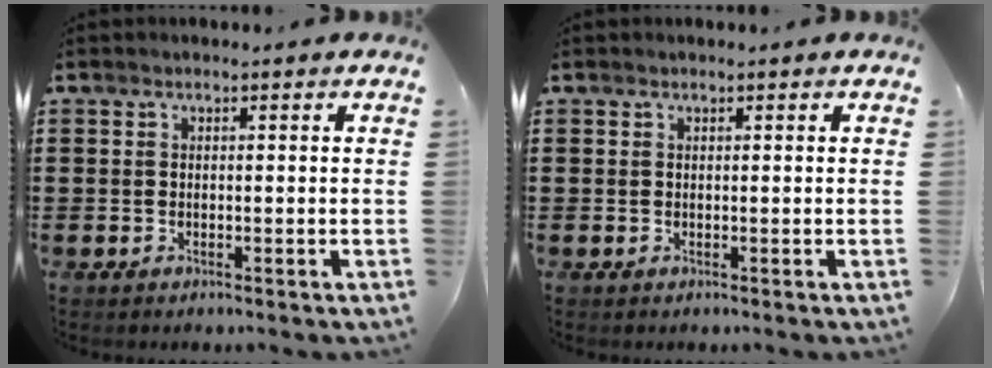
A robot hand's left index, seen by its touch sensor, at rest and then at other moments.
{"total": 0.0}